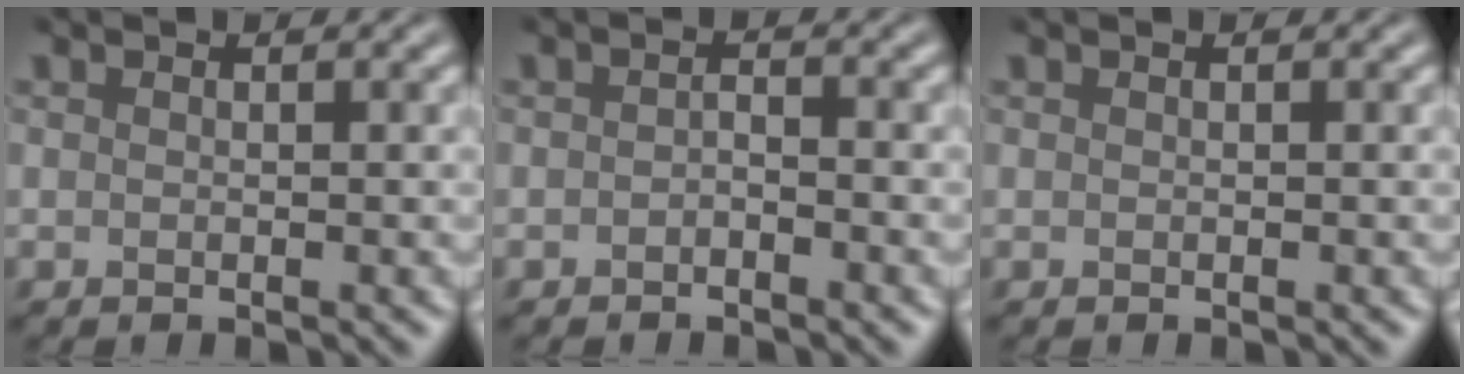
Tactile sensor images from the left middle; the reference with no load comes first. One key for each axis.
{"total": 0.9, "fx": -0.8, "fy": -0.3, "fz": -0.1, "tx": -0.011, "ty": 0.008, "tz": 0.002}
{"total": 0.0}